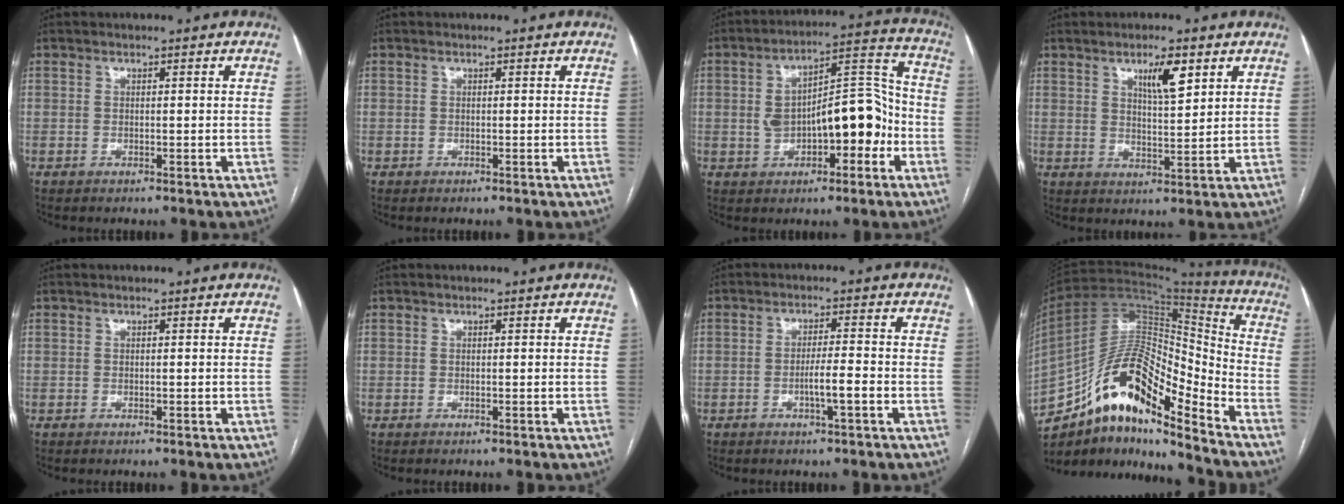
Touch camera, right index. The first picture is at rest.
{"total": 0.0}
{"total": 13.6, "force": [-2.6, 5.4, 12.2], "torque": [-0.196, 0.043, -0.030]}
{"total": 5.6, "force": [3.0, 1.1, 4.5], "torque": [-0.078, -0.001, 0.052]}
{"total": 0.0}
{"total": 0.0}
{"total": 3.9, "force": [-1.4, 0.1, 3.6], "torque": [-0.061, -0.001, -0.026]}
{"total": 17.5, "force": [-11.7, 4.6, 12.1], "torque": [-0.212, 0.047, -0.199]}